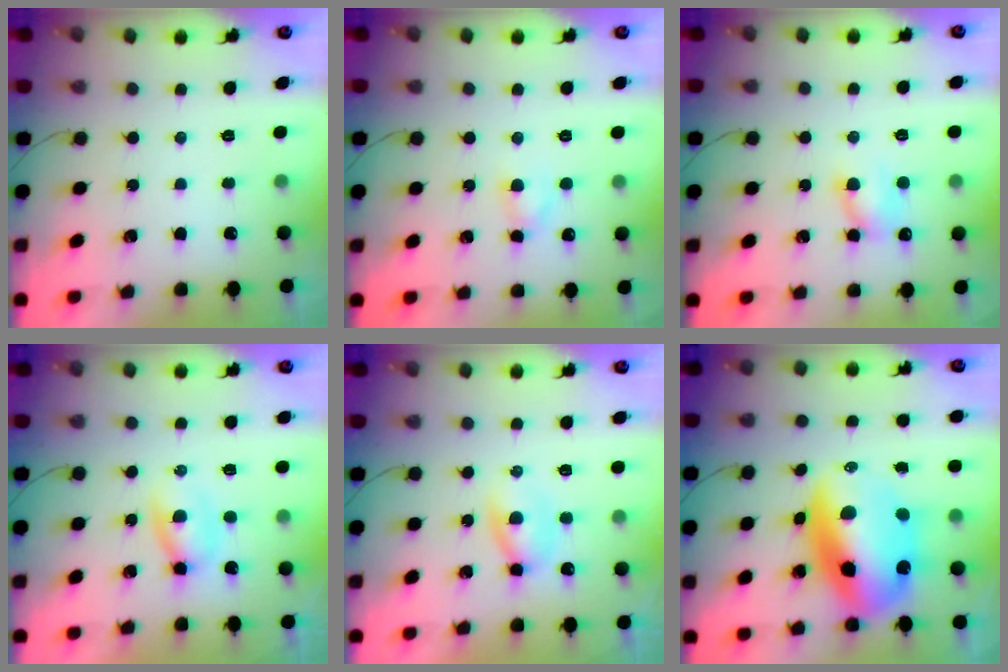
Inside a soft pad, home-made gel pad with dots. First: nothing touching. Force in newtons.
{"total": 2.7, "press": 2.5, "slide": 1.0}
{"total": 6.0, "press": 5.9, "slide": 0.8}
{"total": 3.1, "press": 3.0, "slide": 1.0}
{"total": 3.8, "press": 3.7, "slide": 1.0}
{"total": 17.6, "press": 17.1, "slide": 4.3}